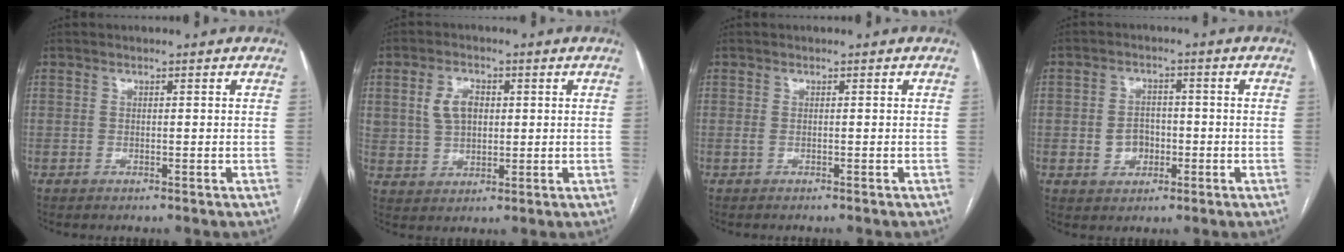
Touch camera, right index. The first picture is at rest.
{"total": 5.9, "force": [1.5, 4.1, 4.0], "torque": [-0.083, 0.013, 0.033]}
{"total": 1.0, "force": [-0.8, 0.0, 0.7], "torque": [-0.012, -0.001, -0.009]}
{"total": 4.5, "force": [-1.0, 3.6, 2.4], "torque": [-0.042, 0.009, -0.009]}